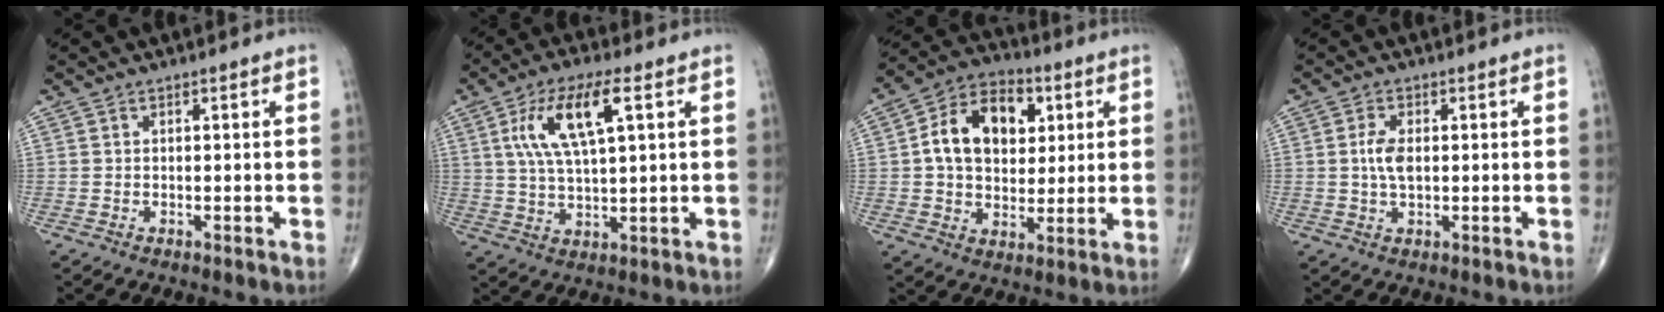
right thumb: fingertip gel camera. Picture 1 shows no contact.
{"total": 11.9, "force": [3.9, 3.6, 10.6], "torque": [-0.211, 0.000, 0.075]}
{"total": 15.0, "force": [3.4, 10.3, 10.3], "torque": [-0.135, 0.006, 0.052]}
{"total": 4.1, "force": [0.2, 2.1, 3.6], "torque": [-0.075, 0.001, 0.003]}